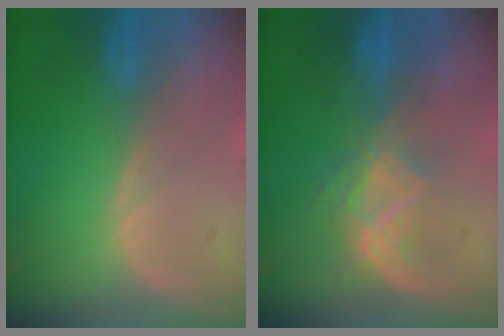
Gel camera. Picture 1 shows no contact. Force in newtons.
{"total": 6.9, "press": 6.5, "slide": 2.2}